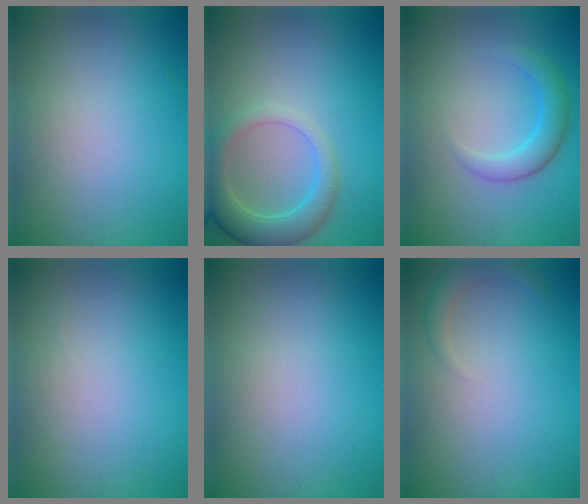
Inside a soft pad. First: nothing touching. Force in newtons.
{"total": 4.5, "press": 4.4, "slide": 0.5}
{"total": 3.0, "press": 3.0, "slide": 0.1}
{"total": 0.0}
{"total": 0.0}
{"total": 1.8, "press": 1.8, "slide": 0.1}